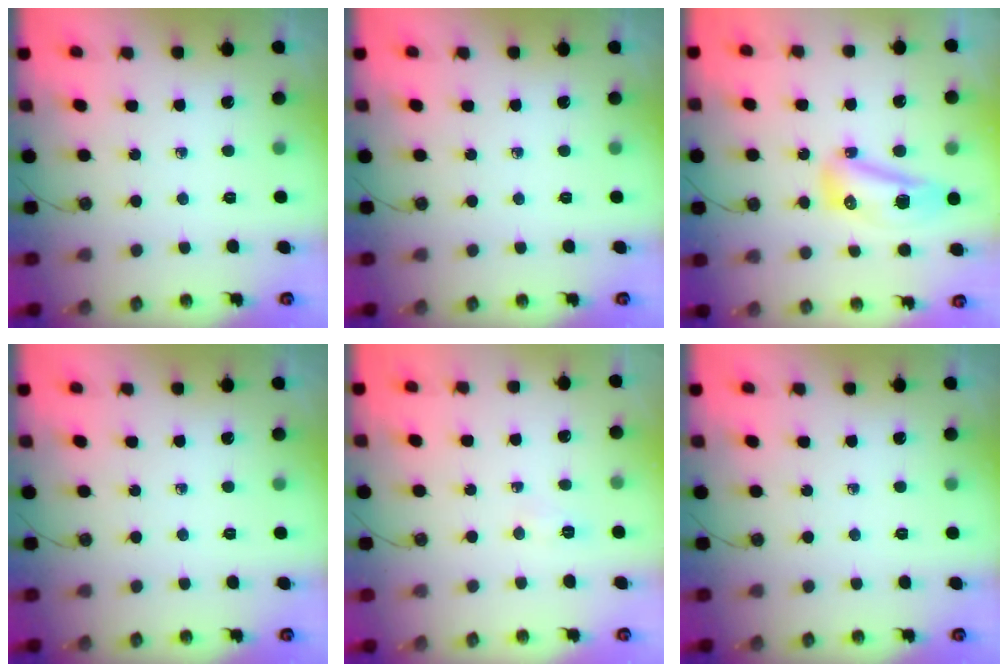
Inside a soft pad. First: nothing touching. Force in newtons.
{"total": 0.0}
{"total": 9.5, "press": 9.5, "slide": 0.7}
{"total": 0.0}
{"total": 3.4, "press": 3.0, "slide": 1.6}
{"total": 0.0}